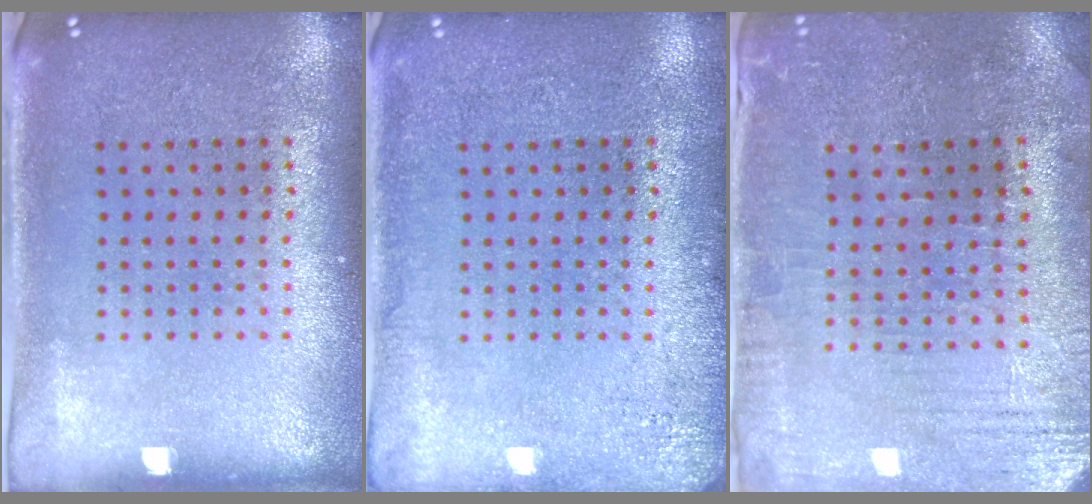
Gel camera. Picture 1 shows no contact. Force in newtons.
{"total": 2.0, "press": 2.0, "slide": 0.3}
{"total": 0.8, "press": 0.7, "slide": 0.4}